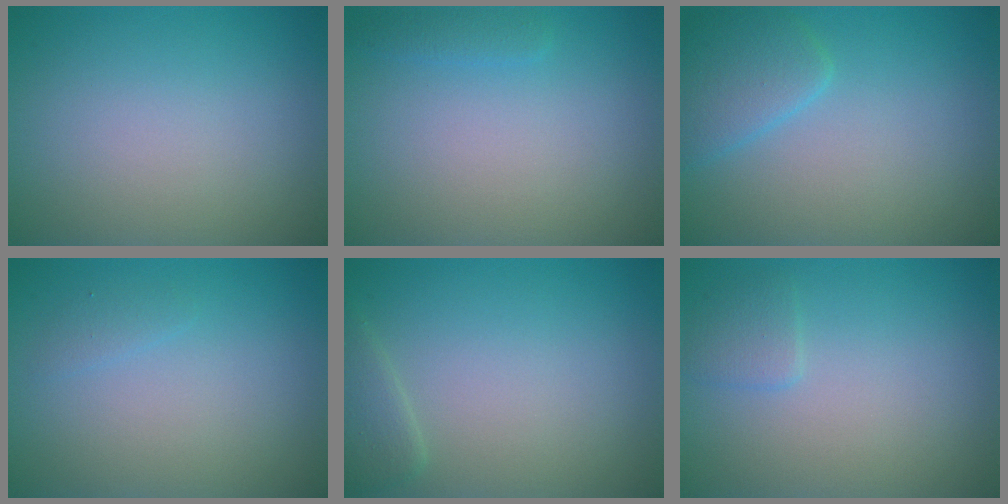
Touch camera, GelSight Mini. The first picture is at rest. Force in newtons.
{"total": 0.9, "press": 0.9, "slide": 0.0}
{"total": 2.9, "press": 2.9, "slide": 0.2}
{"total": 0.7, "press": 0.7, "slide": 0.1}
{"total": 1.6, "press": 1.6, "slide": 0.1}
{"total": 1.2, "press": 1.2, "slide": 0.1}